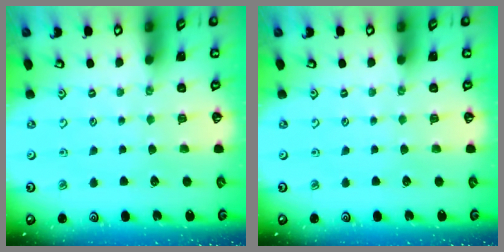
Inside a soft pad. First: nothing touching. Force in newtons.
{"total": 0.0}